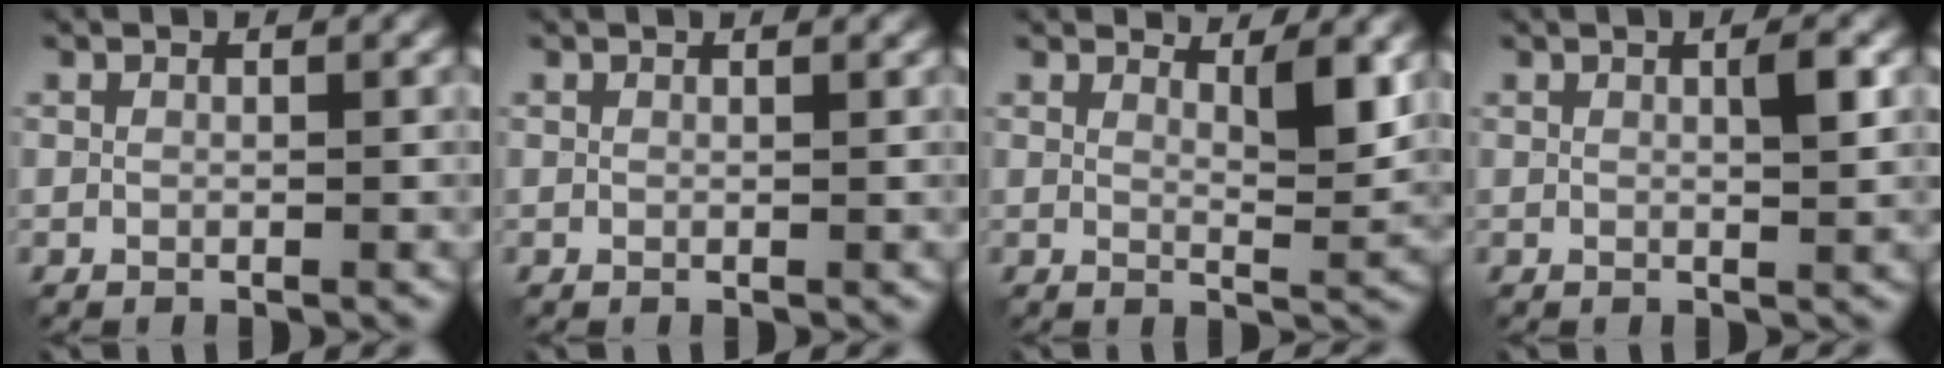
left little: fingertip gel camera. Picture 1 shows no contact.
{"total": 0.9, "force": [0.7, 0.2, 0.5], "torque": [-0.002, 0.003, 0.007]}
{"total": 3.7, "force": [2.5, 0.8, 2.6], "torque": [-0.035, -0.005, 0.038]}
{"total": 1.9, "force": [0.5, 0.2, 1.8], "torque": [-0.028, 0.001, 0.006]}